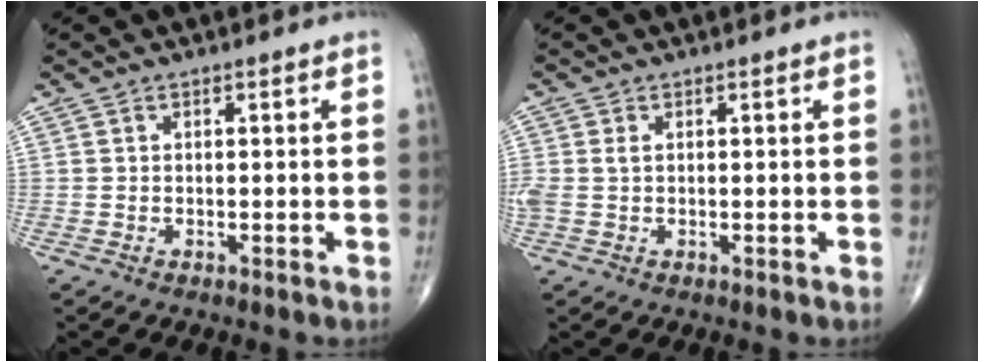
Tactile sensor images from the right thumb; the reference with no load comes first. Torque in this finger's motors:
{"motor_torque": [-0.08, -0.12, 0.45, 0.11, 0.12]}